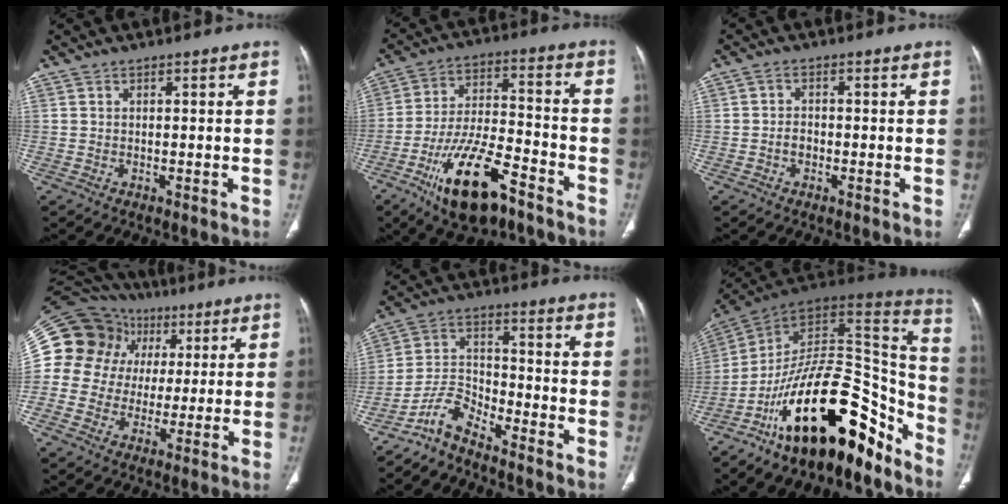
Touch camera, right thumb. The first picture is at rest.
{"total": 17.1, "force": [-10.1, 6.5, 12.2], "torque": [-0.211, 0.060, -0.170]}
{"total": 2.1, "force": [-0.8, 1.5, 1.3], "torque": [-0.021, 0.009, -0.017]}
{"total": 21.3, "force": [5.3, 19.2, 7.6], "torque": [-0.141, 0.057, 0.100]}
{"total": 6.5, "force": [-5.8, 1.7, 2.5], "torque": [-0.049, 0.056, -0.120]}
{"total": 27.0, "force": [-16.9, 11.3, 17.8], "torque": [-0.204, 0.122, -0.274]}